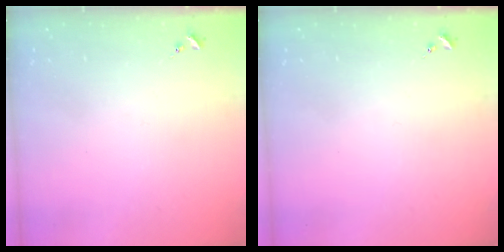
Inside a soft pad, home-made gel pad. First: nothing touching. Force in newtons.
{"total": 0.0}